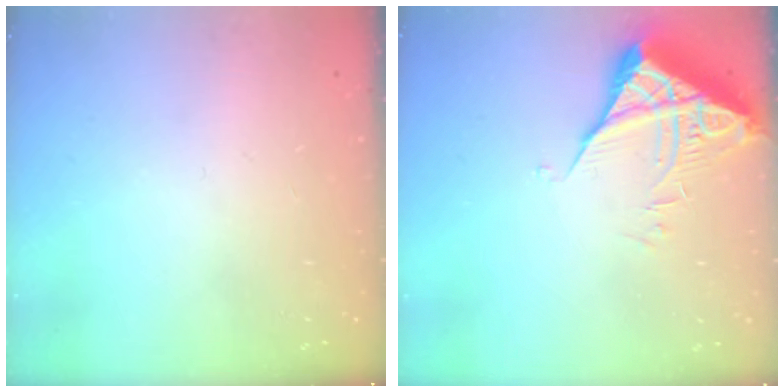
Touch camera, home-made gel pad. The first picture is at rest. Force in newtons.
{"total": 5.7, "press": 5.7, "slide": 0.5}